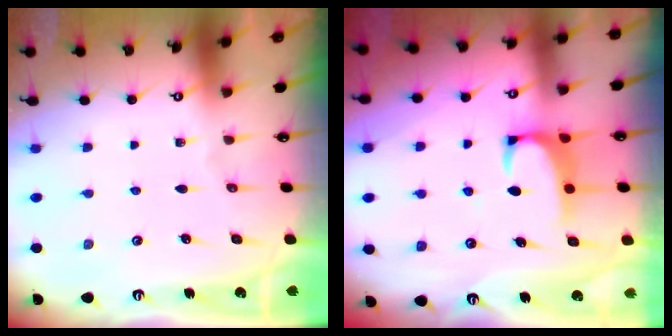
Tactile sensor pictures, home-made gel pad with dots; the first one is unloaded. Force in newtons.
{"total": 2.0, "press": 1.9, "slide": 0.7}